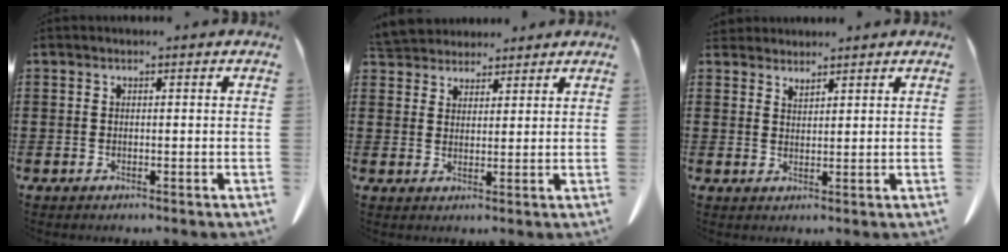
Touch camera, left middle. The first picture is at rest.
{"total": 4.3, "force": [4.0, 1.3, 0.3], "torque": [-0.022, -0.010, 0.077]}
{"total": 2.2, "force": [2.1, 0.2, 0.0], "torque": [-0.006, -0.002, 0.043]}